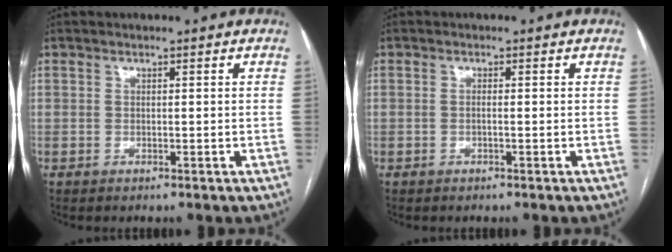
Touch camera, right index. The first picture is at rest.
{"total": 0.5, "force": [-0.1, 0.0, 0.5], "torque": [-0.010, 0.002, 0.000]}